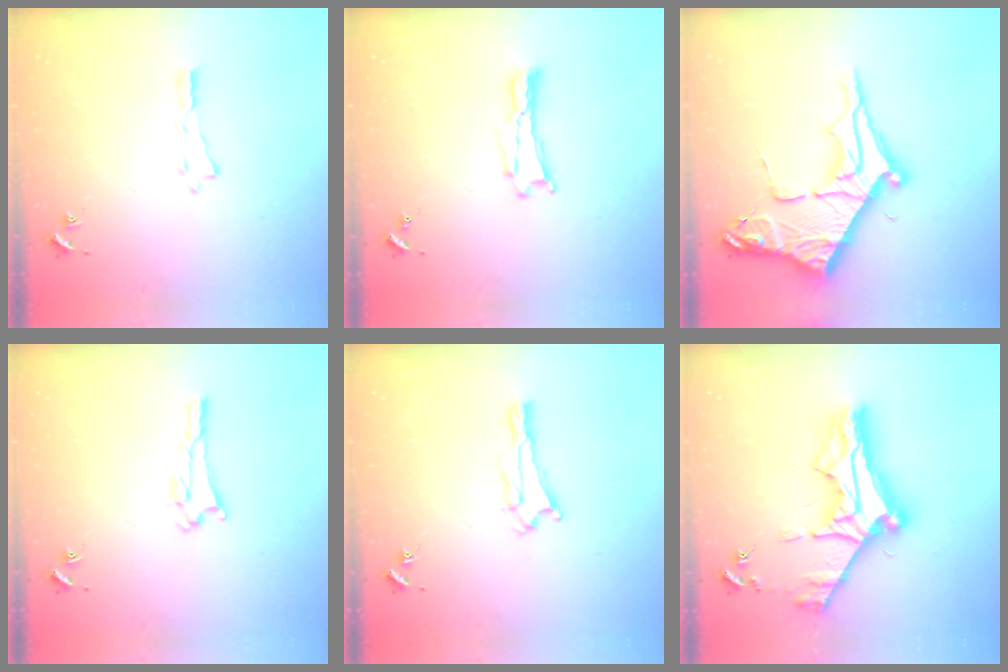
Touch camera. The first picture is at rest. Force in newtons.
{"total": 0.0}
{"total": 10.1, "press": 10.1, "slide": 1.1}
{"total": 1.8, "press": 1.8, "slide": 0.2}
{"total": 0.7, "press": 0.7, "slide": 0.1}
{"total": 11.7, "press": 11.6, "slide": 1.1}